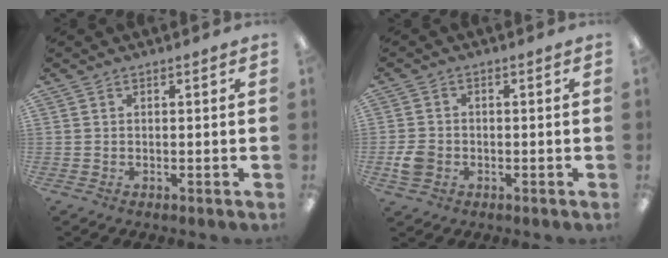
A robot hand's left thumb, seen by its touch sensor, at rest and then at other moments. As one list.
[{"total": 4.4, "force": [-1.3, 3.5, 2.2], "torque": [-0.040, 0.002, -0.027]}]